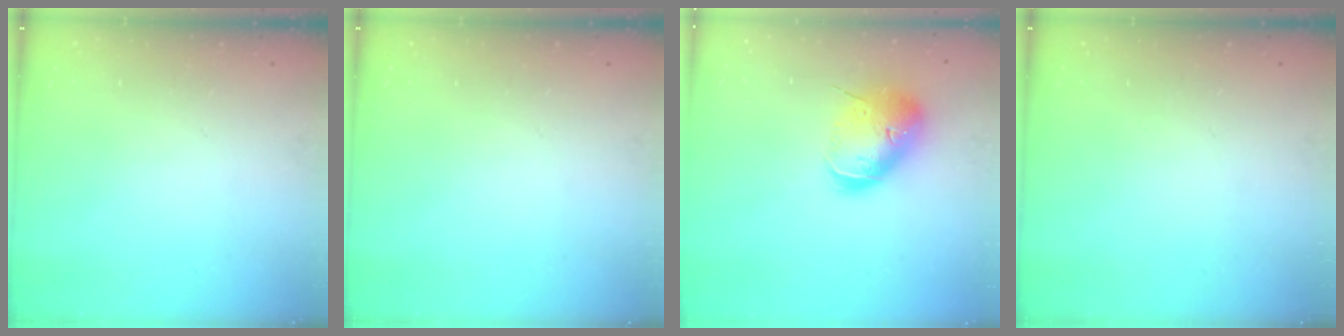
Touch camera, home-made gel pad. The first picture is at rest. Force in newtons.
{"total": 0.0}
{"total": 17.4, "press": 17.2, "slide": 2.6}
{"total": 0.0}